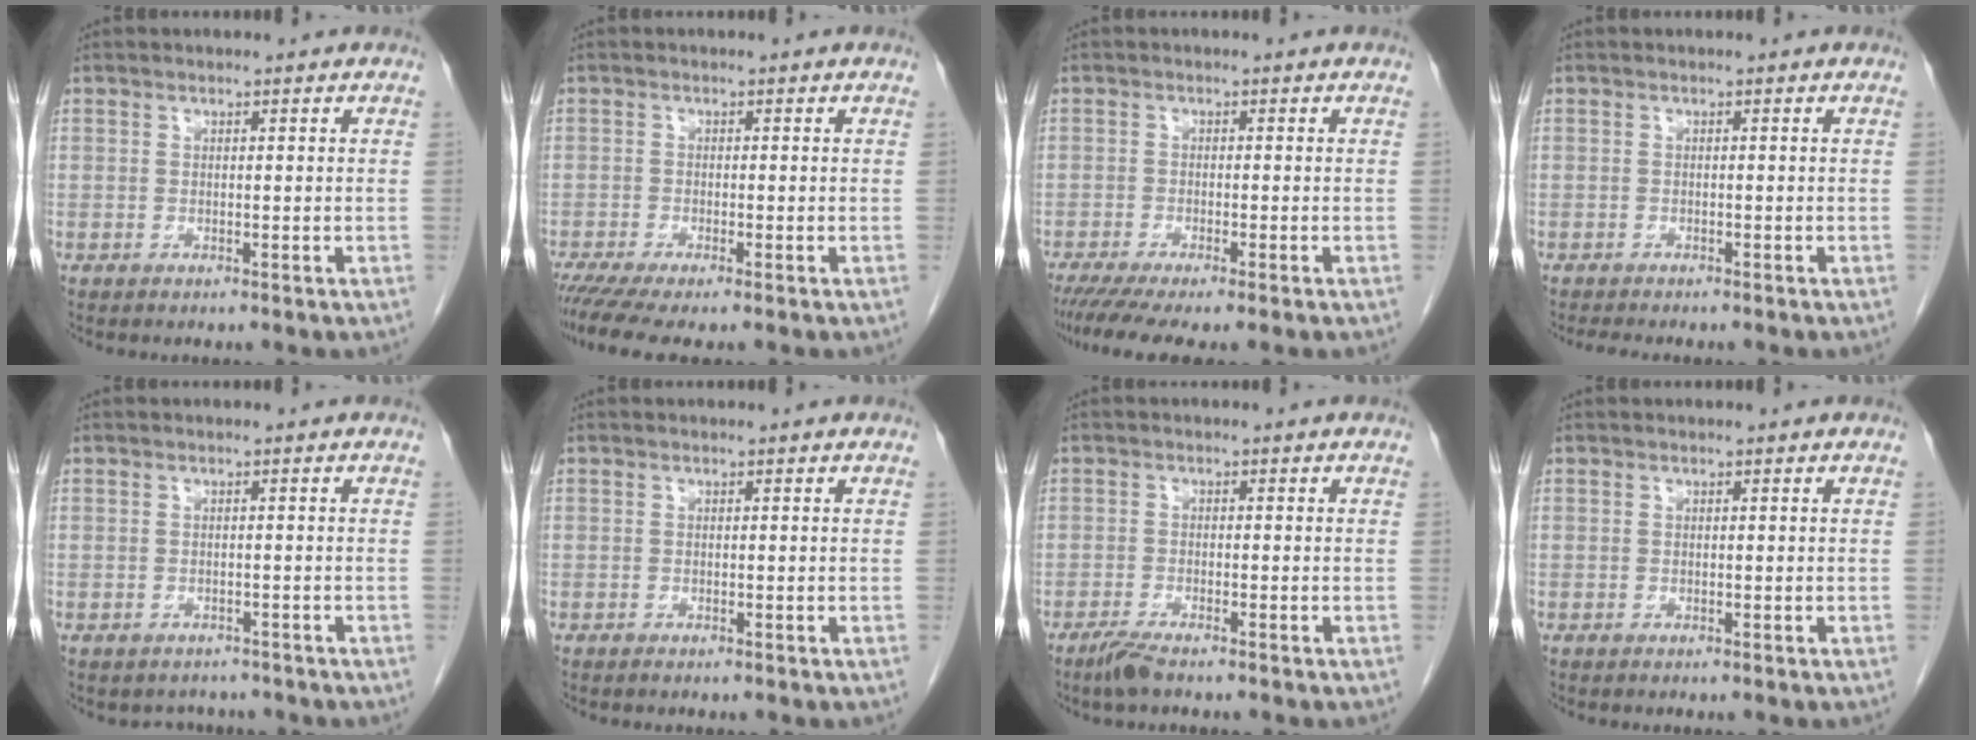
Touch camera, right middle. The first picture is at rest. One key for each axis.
{"total": 5.2, "fx": -3.9, "fy": 0.2, "fz": 3.4, "tx": -0.058, "ty": -0.015, "tz": -0.068}
{"total": 7.3, "fx": -5.6, "fy": 0.2, "fz": 4.6, "tx": -0.068, "ty": -0.020, "tz": -0.090}
{"total": 3.4, "fx": -3.0, "fy": 0.6, "fz": 1.6, "tx": -0.025, "ty": -0.009, "tz": -0.039}
{"total": 2.8, "fx": -2.5, "fy": 1.4, "fz": -0.1, "tx": -0.003, "ty": 0.003, "tz": -0.034}
{"total": 0.0}
{"total": 2.7, "fx": -2.1, "fy": 0.2, "fz": 1.6, "tx": -0.041, "ty": -0.007, "tz": -0.043}
{"total": 0.0}